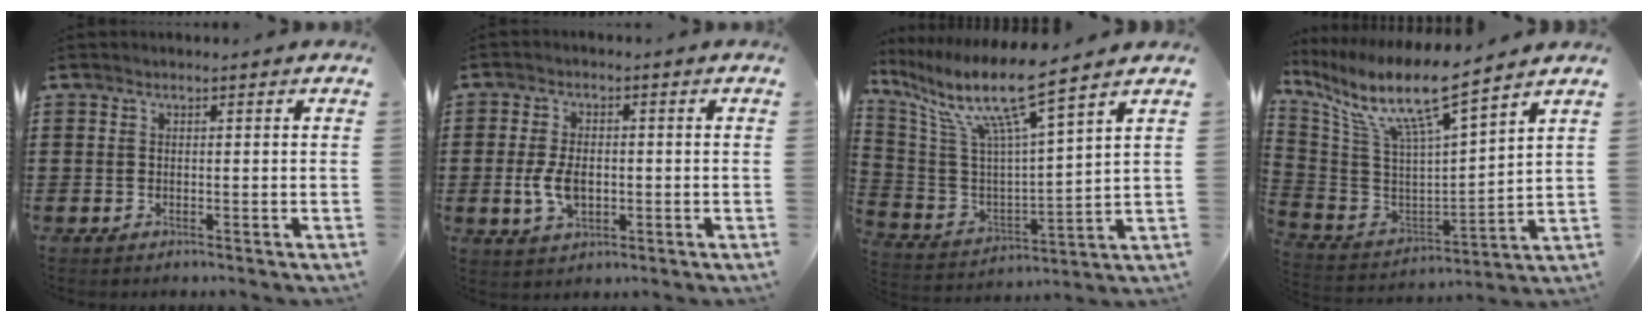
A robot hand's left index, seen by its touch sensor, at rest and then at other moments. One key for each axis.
{"total": 5.6, "fx": -0.8, "fy": 3.2, "fz": 4.5, "tx": -0.101, "ty": -0.001, "tz": -0.019}
{"total": 11.8, "fx": 8.4, "fy": 0.7, "fz": 8.3, "tx": -0.190, "ty": -0.055, "tz": 0.135}
{"total": 10.8, "fx": 7.4, "fy": 0.9, "fz": 7.9, "tx": -0.185, "ty": -0.057, "tz": 0.118}